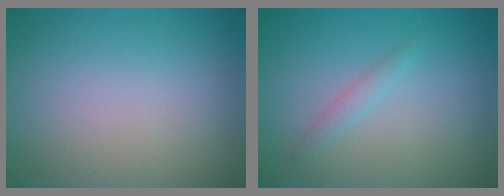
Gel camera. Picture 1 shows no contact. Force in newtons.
{"total": 1.1, "press": 1.1, "slide": 0.1}